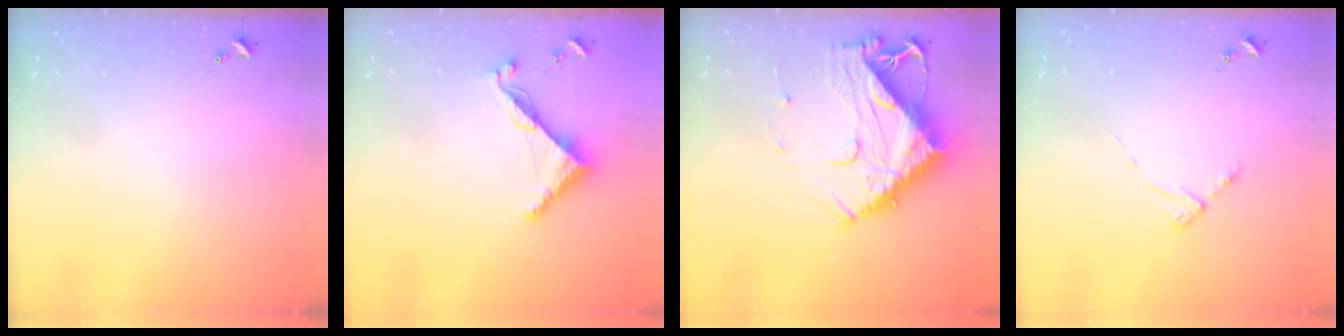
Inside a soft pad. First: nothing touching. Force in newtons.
{"total": 9.0, "press": 9.0, "slide": 0.6}
{"total": 14.2, "press": 14.1, "slide": 1.2}
{"total": 2.7, "press": 2.7, "slide": 0.4}